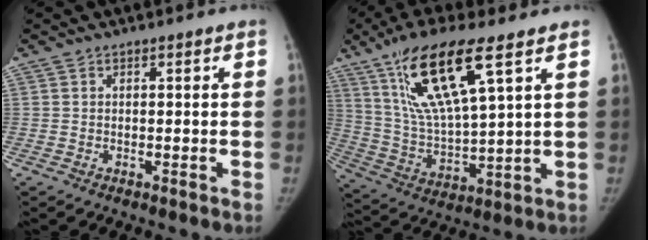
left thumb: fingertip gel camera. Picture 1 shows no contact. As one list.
[{"total": 17.9, "force": [9.2, 4.0, 14.8], "torque": [-0.292, -0.032, 0.184]}]